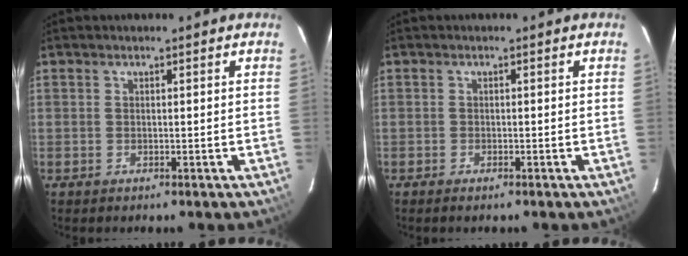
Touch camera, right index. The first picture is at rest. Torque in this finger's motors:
{"motor_torque": [-0.01, -0.07, 0.08, 0.01]}